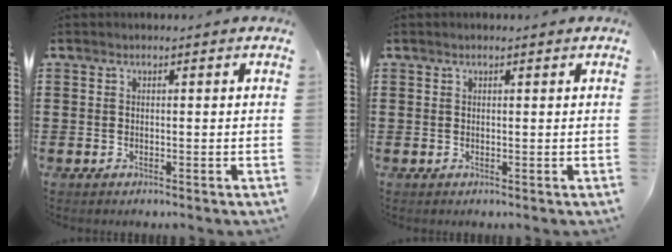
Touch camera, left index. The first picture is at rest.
{"total": 0.6, "force": [0.4, 0.1, 0.4], "torque": [-0.008, 0.001, 0.007]}